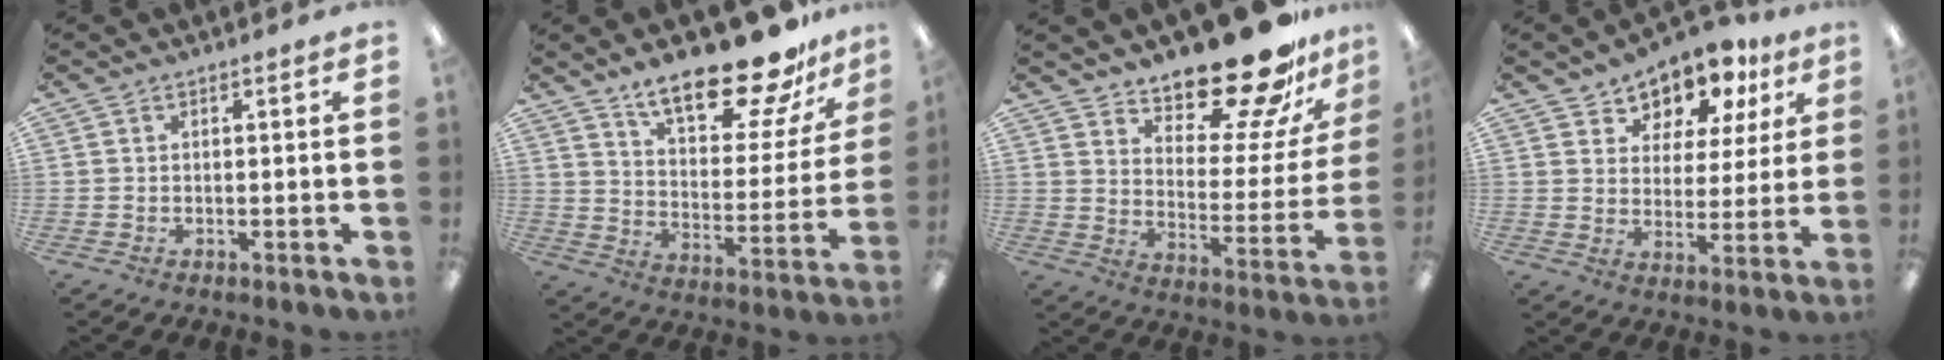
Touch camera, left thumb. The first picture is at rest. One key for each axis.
{"total": 21.2, "fx": 16.6, "fy": 6.9, "fz": 11.2, "tx": -0.169, "ty": -0.109, "tz": 0.280}
{"total": 21.1, "fx": 17.8, "fy": 6.3, "fz": 9.3, "tx": -0.120, "ty": -0.135, "tz": 0.295}
{"total": 9.6, "fx": 8.2, "fy": 4.8, "fz": 1.7, "tx": -0.041, "ty": -0.068, "tz": 0.149}